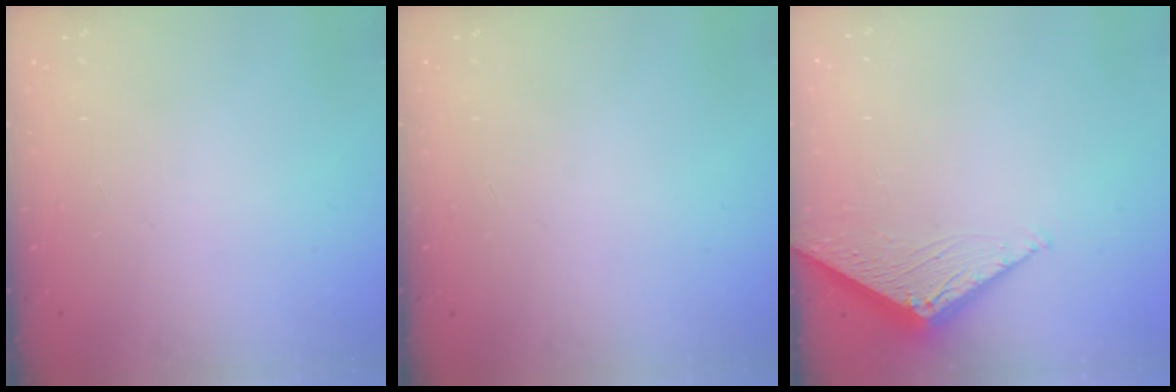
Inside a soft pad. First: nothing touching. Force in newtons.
{"total": 0.0}
{"total": 3.2, "press": 3.2, "slide": 0.4}